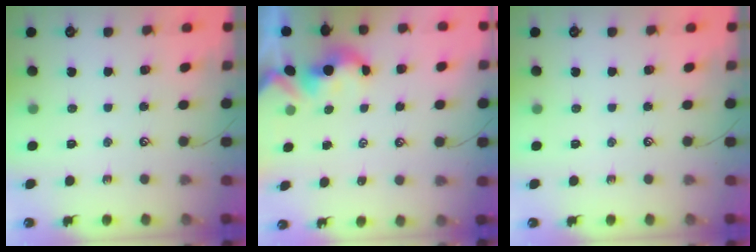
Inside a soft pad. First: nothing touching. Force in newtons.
{"total": 1.5, "press": 1.5, "slide": 0.3}
{"total": 0.0}